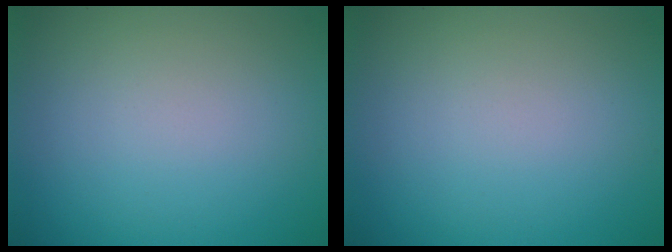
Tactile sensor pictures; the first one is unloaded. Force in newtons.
{"total": 0.0}